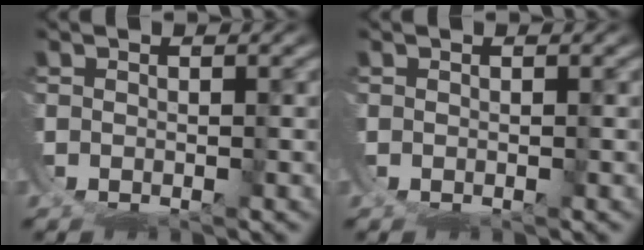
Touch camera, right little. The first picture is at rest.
{"total": 0.0}